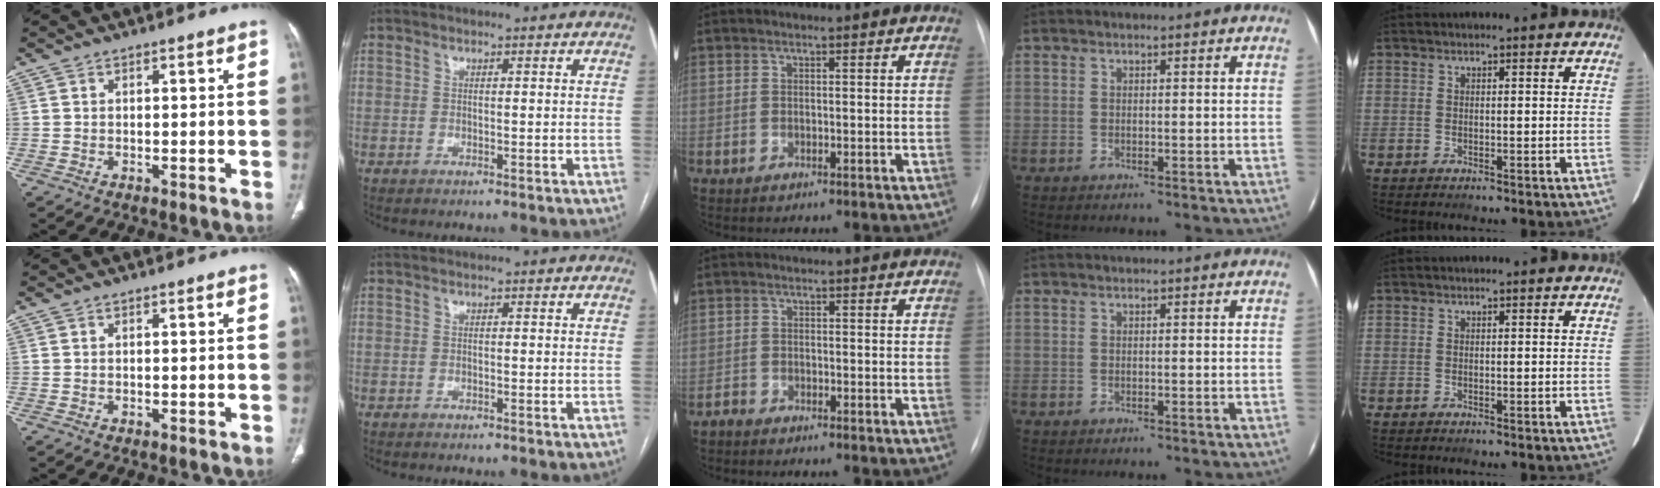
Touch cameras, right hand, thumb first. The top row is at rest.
{"middle": {"total": 1.3, "force": [-1.2, 0.1, 0.0], "torque": [-0.003, -0.003, -0.025]}}